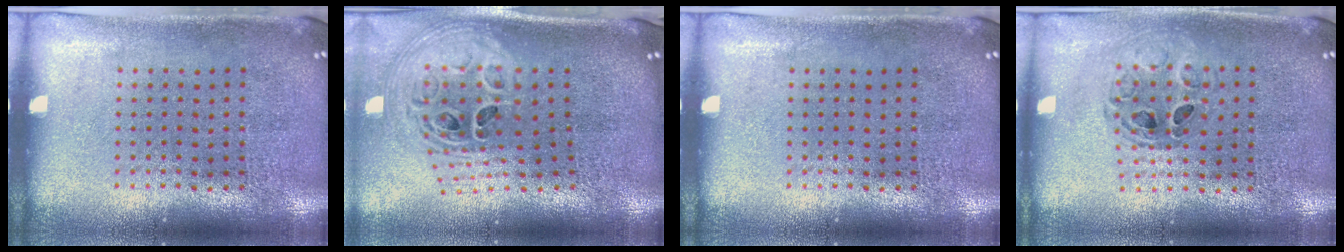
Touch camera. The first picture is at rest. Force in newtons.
{"total": 2.9, "press": 2.0, "slide": 2.0}
{"total": 0.0}
{"total": 0.6, "press": 0.6, "slide": 0.1}